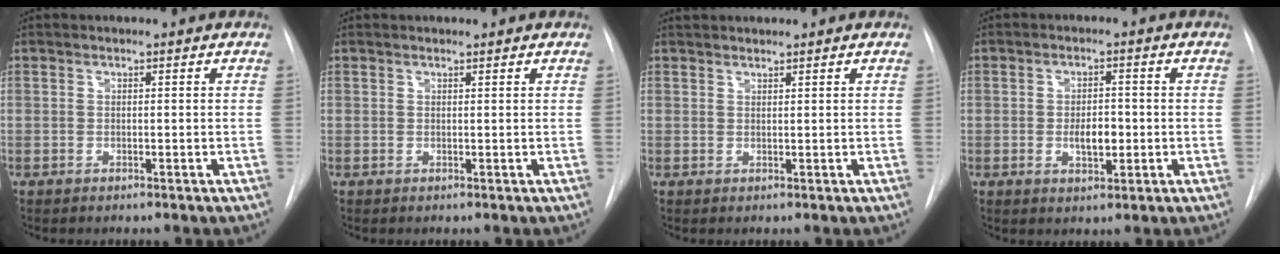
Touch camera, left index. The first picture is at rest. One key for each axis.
{"total": 1.2, "fx": 1.1, "fy": 0.2, "fz": 0.4, "tx": -0.007, "ty": 0.013, "tz": 0.016}
{"total": 2.5, "fx": 2.4, "fy": 0.4, "fz": 0.7, "tx": -0.006, "ty": 0.021, "tz": 0.041}
{"total": 4.1, "fx": -0.7, "fy": 1.9, "fz": 3.5, "tx": -0.055, "ty": -0.002, "tz": -0.008}